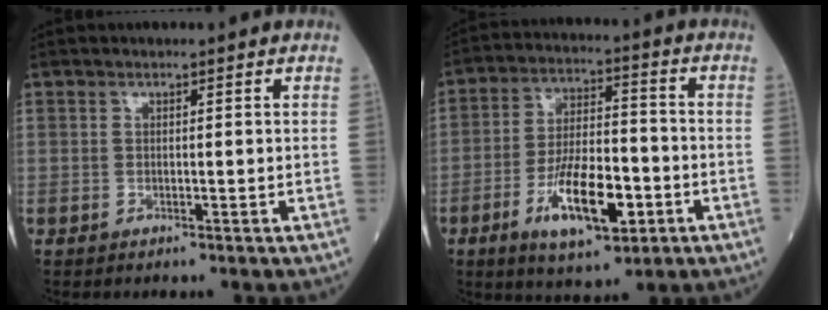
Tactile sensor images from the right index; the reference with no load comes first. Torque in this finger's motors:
{"motor_torque": [1.39, -0.75, 0.37, 0.09]}